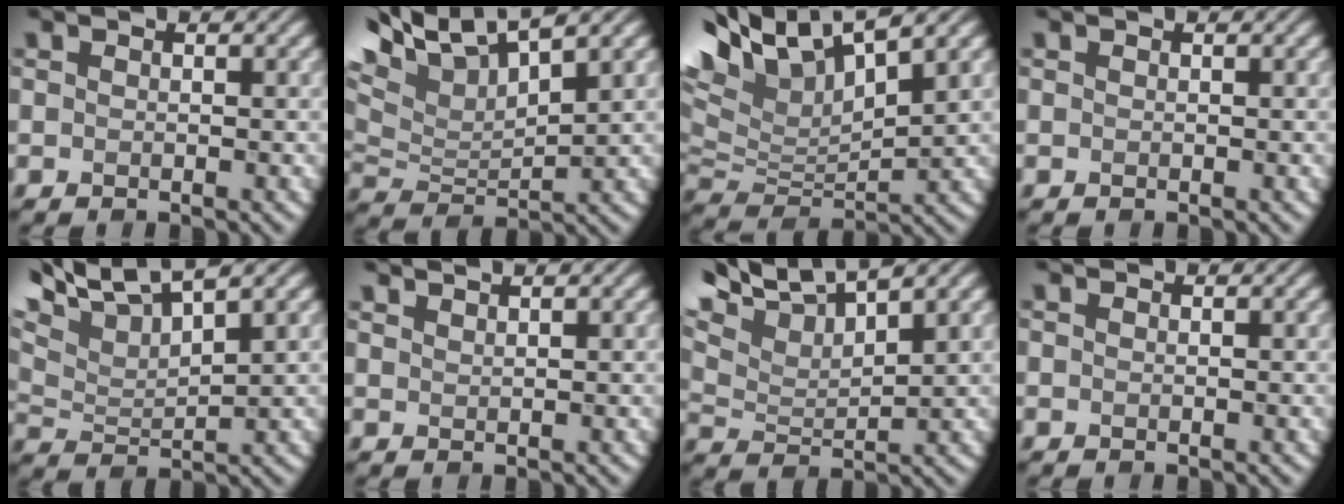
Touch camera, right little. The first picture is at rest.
{"total": 8.9, "force": [5.1, 3.4, 6.4], "torque": [-0.135, 0.021, 0.092]}
{"total": 10.3, "force": [6.7, 3.6, 6.9], "torque": [-0.151, 0.017, 0.121]}
{"total": 0.0}
{"total": 7.1, "force": [5.0, 1.9, 4.6], "torque": [-0.090, 0.023, 0.091]}
{"total": 1.8, "force": [1.7, 0.3, 0.6], "torque": [0.000, 0.003, 0.022]}
{"total": 7.2, "force": [5.3, 2.1, 4.3], "torque": [-0.089, 0.021, 0.093]}
{"total": 0.6, "force": [0.6, 0.0, 0.1], "torque": [-0.006, 0.000, 0.009]}